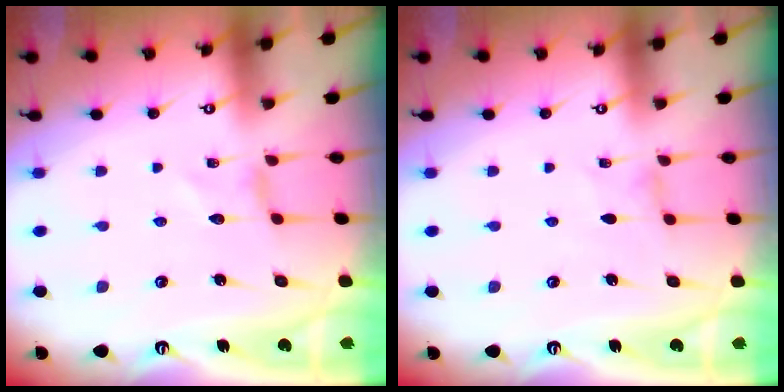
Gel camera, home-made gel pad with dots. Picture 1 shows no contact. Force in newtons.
{"total": 0.0}